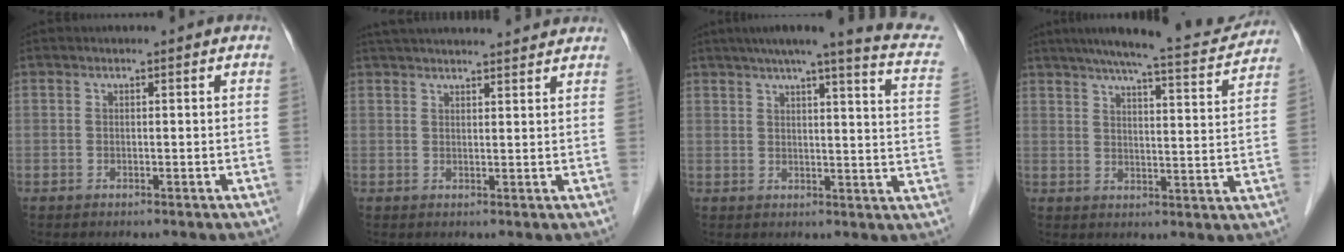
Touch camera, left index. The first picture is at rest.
{"total": 15.3, "force": [14.2, 1.7, 5.4], "torque": [-0.086, 0.045, 0.195]}
{"total": 16.9, "force": [13.1, 0.9, 10.7], "torque": [-0.147, -0.006, 0.141]}
{"total": 16.5, "force": [14.9, 1.4, 7.0], "torque": [-0.102, -0.001, 0.193]}